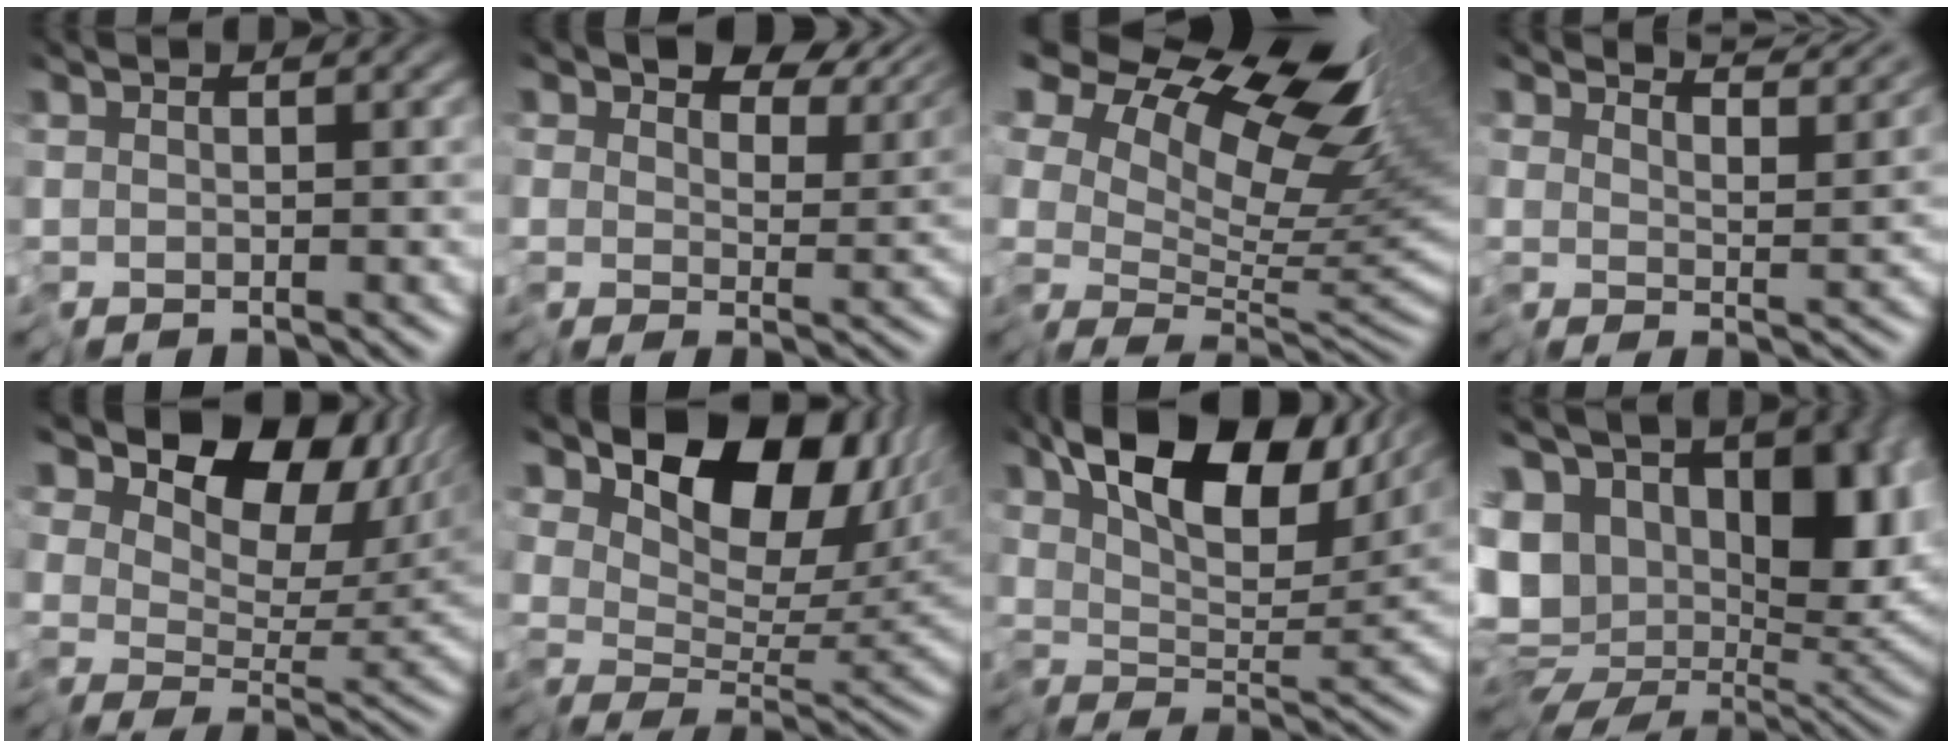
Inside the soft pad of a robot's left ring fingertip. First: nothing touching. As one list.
[{"total": 7.8, "force": [5.8, 3.8, 3.5], "torque": [-0.056, 0.004, 0.100]}, {"total": 13.8, "force": [8.8, 5.9, 8.8], "torque": [-0.153, 0.042, 0.148]}, {"total": 5.0, "force": [4.9, 0.0, 1.3], "torque": [-0.008, 0.016, 0.061]}, {"total": 9.9, "force": [5.4, 6.0, 5.7], "torque": [-0.074, 0.001, 0.089]}, {"total": 10.3, "force": [5.1, 6.0, 6.7], "torque": [-0.088, -0.004, 0.088]}, {"total": 10.8, "force": [6.4, 4.6, 7.3], "torque": [-0.115, 0.012, 0.109]}, {"total": 18.2, "force": [2.9, 12.5, 12.9], "torque": [-0.211, -0.022, 0.090]}]